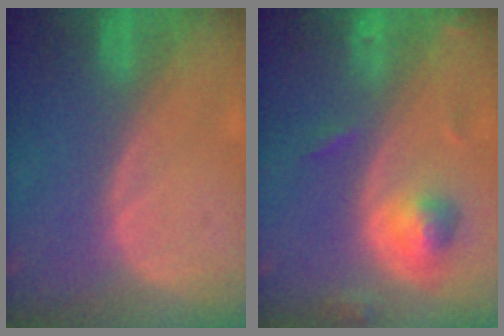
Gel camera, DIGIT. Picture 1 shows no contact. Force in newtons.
{"total": 5.4, "press": 5.0, "slide": 2.1}